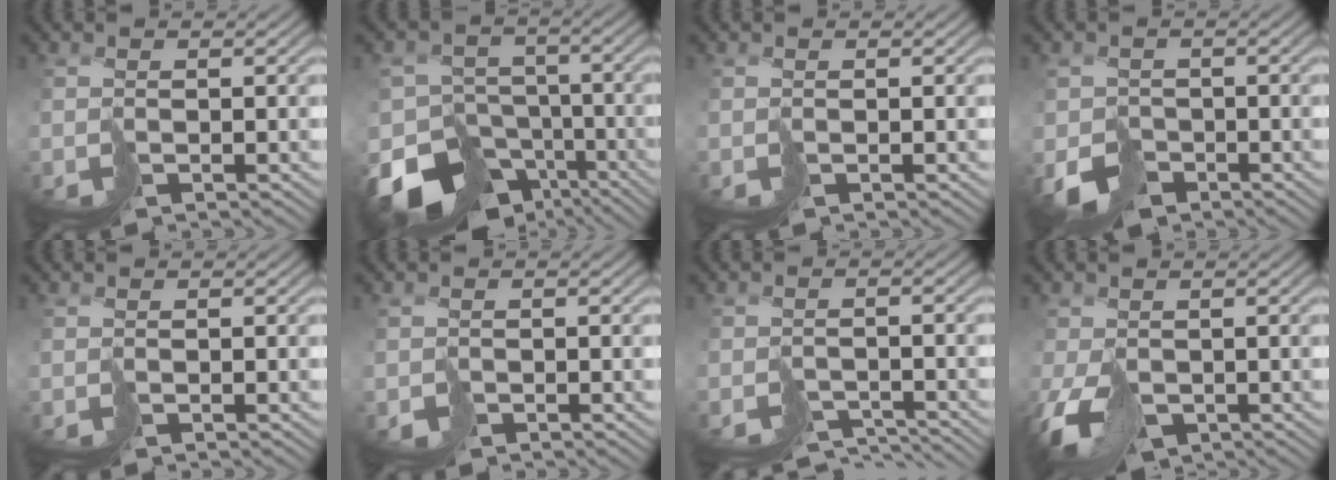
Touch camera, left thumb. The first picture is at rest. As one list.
[{"total": 13.4, "force": [-9.4, 7.7, 5.7], "torque": [-0.119, -0.025, -0.142]}, {"total": 0.0}, {"total": 3.3, "force": [-2.0, 2.4, 0.8], "torque": [-0.008, -0.003, -0.041]}, {"total": 0.0}, {"total": 0.6, "force": [-0.3, 0.4, -0.1], "torque": [0.007, 0.001, -0.008]}, {"total": 4.1, "force": [-3.8, 1.2, 0.8], "torque": [-0.004, -0.008, -0.052]}, {"total": 5.5, "force": [-2.3, 3.2, 3.8], "torque": [-0.077, -0.009, -0.040]}]